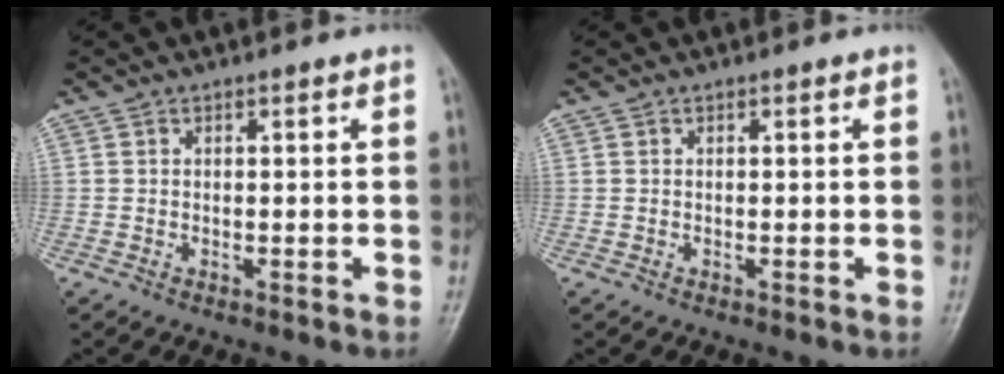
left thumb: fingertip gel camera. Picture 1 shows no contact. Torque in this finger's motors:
{"motor_torque": [0.00, 0.00, 0.00, 0.00, 0.00]}